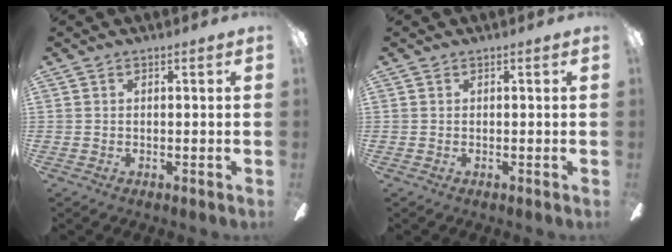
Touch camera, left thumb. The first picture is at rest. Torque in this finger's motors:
{"motor_torque": [0.00, 0.00, -0.14, 0.14, 0.00]}